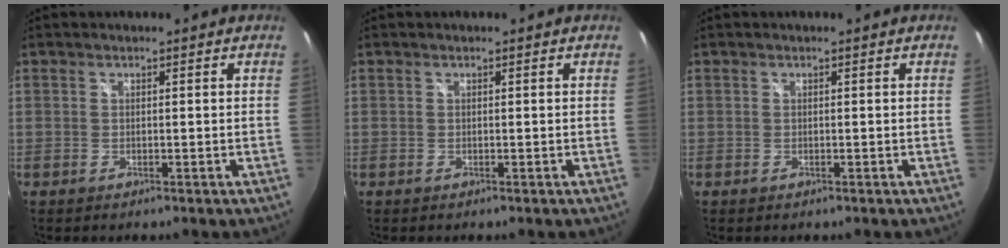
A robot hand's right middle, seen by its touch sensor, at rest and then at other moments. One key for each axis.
{"total": 0.0}
{"total": 0.0}